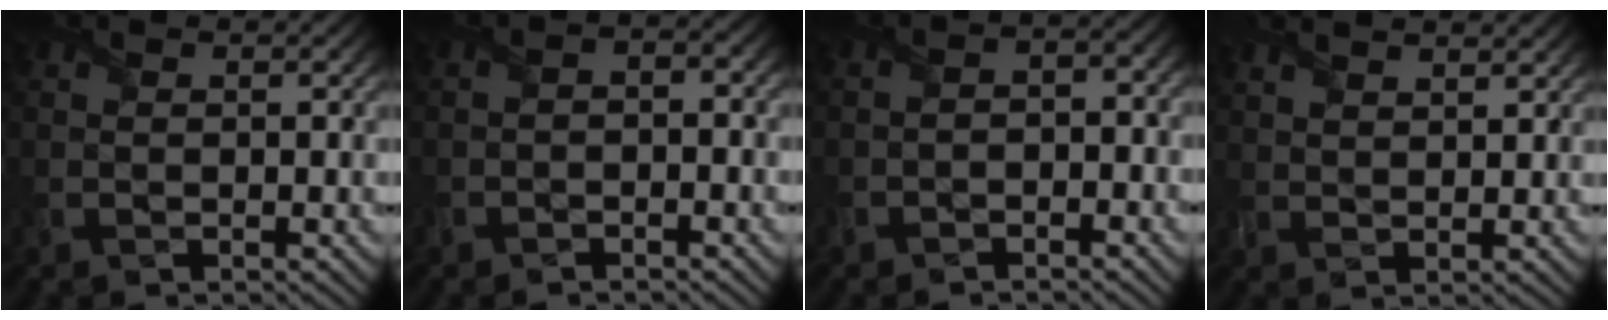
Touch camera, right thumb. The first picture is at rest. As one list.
[{"total": 2.1, "force": [-1.4, 0.8, 1.3], "torque": [-0.022, 0.001, -0.024]}, {"total": 2.7, "force": [-1.8, 1.1, 1.6], "torque": [-0.027, -0.001, -0.034]}, {"total": 4.6, "force": [3.7, 1.3, 2.4], "torque": [-0.043, 0.004, 0.060]}]